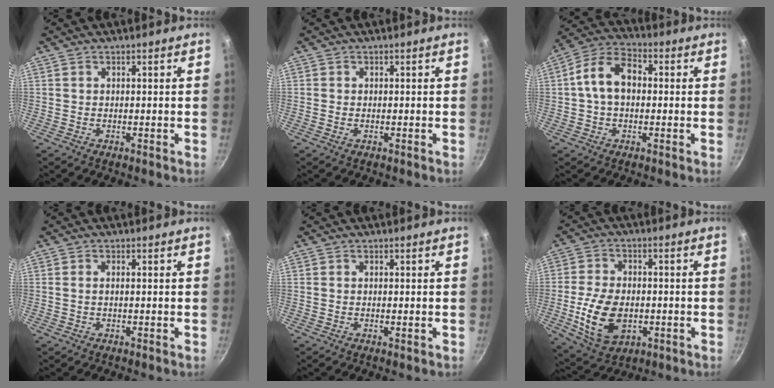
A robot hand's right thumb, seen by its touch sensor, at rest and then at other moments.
{"total": 0.6, "force": [-0.2, 0.3, 0.4], "torque": [-0.011, 0.001, -0.005]}
{"total": 10.1, "force": [0.6, 6.8, 7.4], "torque": [-0.114, 0.029, -0.005]}
{"total": 1.0, "force": [0.0, 0.4, 0.9], "torque": [-0.024, 0.005, -0.003]}
{"total": 0.7, "force": [-0.1, 0.1, 0.7], "torque": [-0.012, -0.001, -0.003]}
{"total": 13.1, "force": [-2.6, 8.6, 9.6], "torque": [-0.169, 0.006, -0.039]}